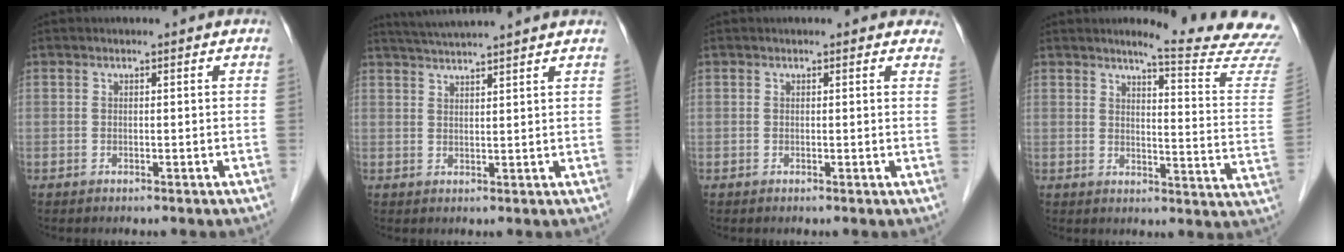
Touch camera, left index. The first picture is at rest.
{"total": 8.9, "force": [8.0, -1.0, 3.7], "torque": [-0.064, 0.032, 0.115]}
{"total": 4.1, "force": [3.7, 1.3, 1.2], "torque": [0.003, -0.001, 0.021]}
{"total": 15.3, "force": [14.5, -1.4, 4.6], "torque": [-0.059, -0.113, 0.154]}